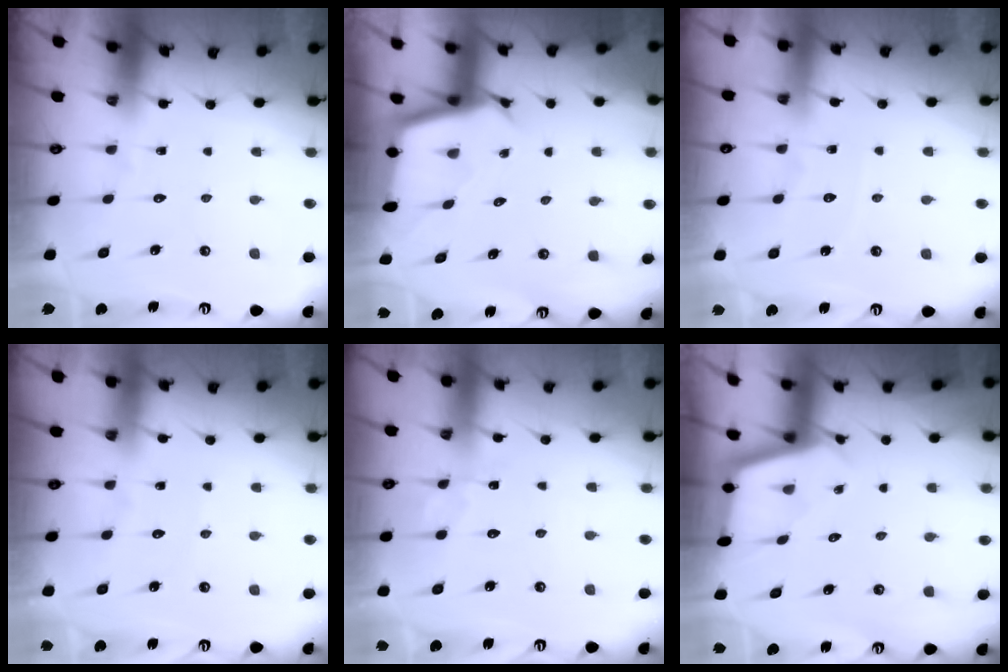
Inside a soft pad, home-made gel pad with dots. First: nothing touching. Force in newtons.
{"total": 2.7, "press": 2.7, "slide": 0.1}
{"total": 3.2, "press": 3.2, "slide": 0.4}
{"total": 2.9, "press": 2.9, "slide": 0.4}
{"total": 2.2, "press": 2.2, "slide": 0.3}
{"total": 2.1, "press": 2.1, "slide": 0.2}